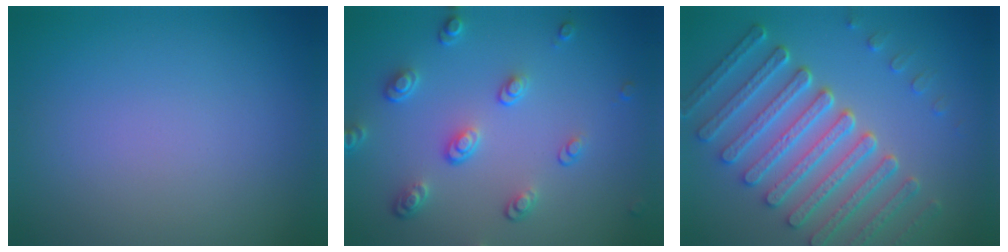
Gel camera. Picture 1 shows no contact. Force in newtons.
{"total": 3.8, "press": 2.9, "slide": 2.4}
{"total": 8.2, "press": 6.2, "slide": 5.4}